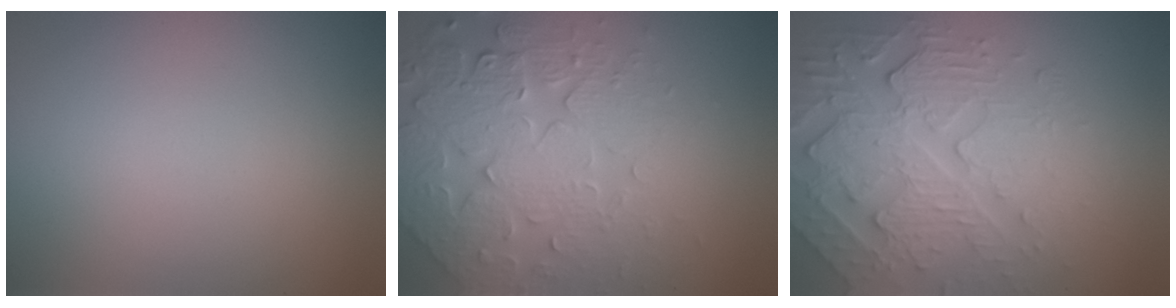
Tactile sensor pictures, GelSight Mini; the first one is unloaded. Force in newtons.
{"total": 8.0, "press": 5.8, "slide": 5.4}
{"total": 6.7, "press": 5.0, "slide": 4.5}